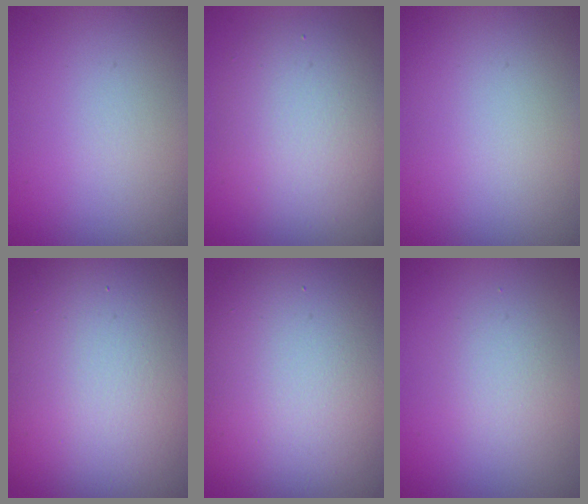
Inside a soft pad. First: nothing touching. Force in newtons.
{"total": 5.6, "press": 5.6, "slide": 0.5}
{"total": 0.0}
{"total": 17.6, "press": 17.5, "slide": 1.0}
{"total": 14.9, "press": 14.9, "slide": 0.6}
{"total": 1.7, "press": 1.7, "slide": 0.2}